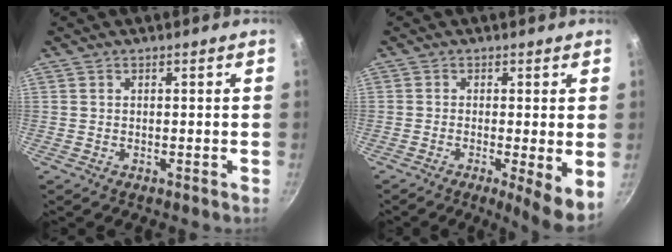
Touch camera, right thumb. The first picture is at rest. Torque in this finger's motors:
{"motor_torque": [-0.09, 0.40, -0.24, -0.34, 0.07]}